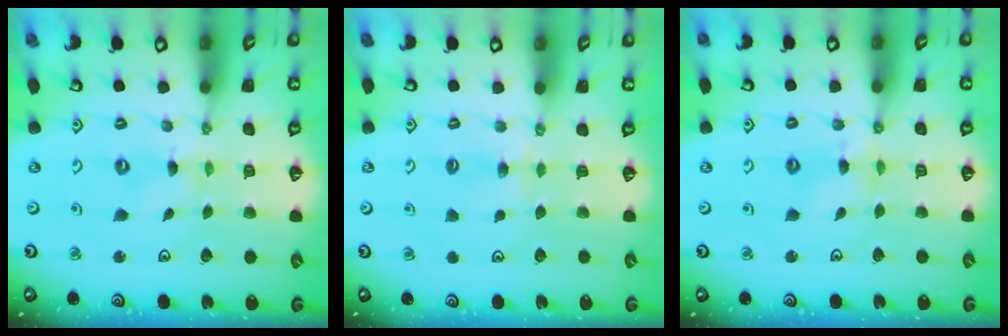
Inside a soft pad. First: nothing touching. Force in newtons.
{"total": 4.6, "press": 4.6, "slide": 0.4}
{"total": 3.2, "press": 3.2, "slide": 0.4}